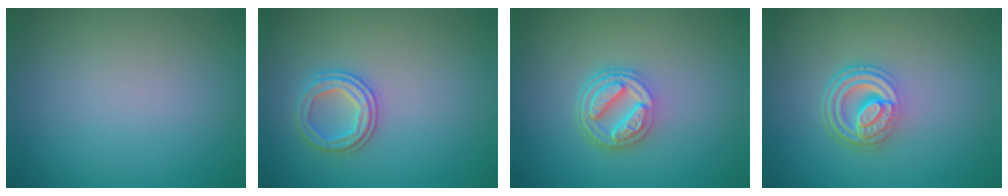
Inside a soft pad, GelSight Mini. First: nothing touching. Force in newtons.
{"total": 2.5, "press": 2.4, "slide": 0.6}
{"total": 4.5, "press": 3.3, "slide": 3.0}
{"total": 4.6, "press": 3.4, "slide": 3.1}